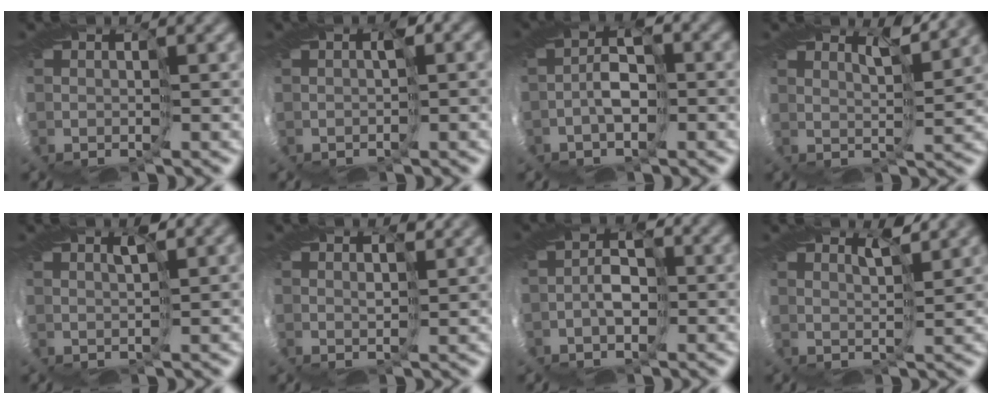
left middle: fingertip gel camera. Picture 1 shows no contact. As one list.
[{"total": 2.9, "force": [0.2, 1.6, 2.4], "torque": [-0.032, 0.006, 0.007]}, {"total": 3.5, "force": [-1.2, 1.8, 2.7], "torque": [-0.068, 0.005, -0.026]}, {"total": 2.8, "force": [2.7, 0.0, 0.7], "torque": [-0.012, 0.011, 0.025]}, {"total": 1.3, "force": [1.1, 0.0, 0.7], "torque": [-0.008, 0.009, 0.006]}, {"total": 2.4, "force": [2.0, 0.9, 1.0], "torque": [-0.024, 0.008, 0.018]}, {"total": 2.8, "force": [-1.1, 1.8, 1.9], "torque": [-0.042, 0.002, -0.024]}, {"total": 2.2, "force": [2.2, 0.0, 0.3], "torque": [-0.007, 0.007, 0.018]}]